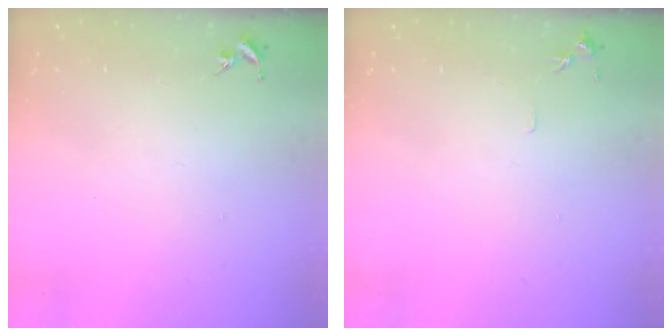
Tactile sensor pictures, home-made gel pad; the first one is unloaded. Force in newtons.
{"total": 4.8, "press": 4.8, "slide": 0.7}